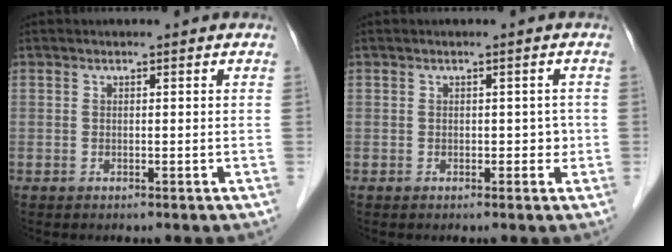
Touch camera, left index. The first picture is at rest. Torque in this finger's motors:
{"motor_torque": [-0.30, -0.05, 0.02, -0.01]}